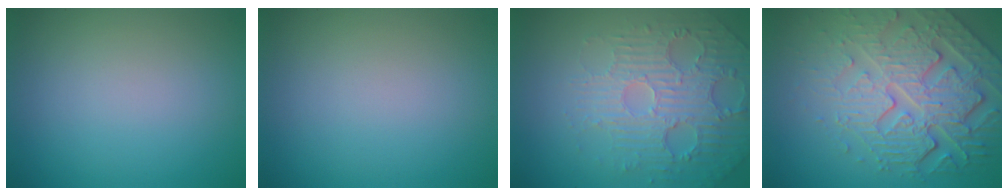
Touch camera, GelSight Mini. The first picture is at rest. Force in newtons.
{"total": 0.0}
{"total": 5.4, "press": 3.8, "slide": 3.9}
{"total": 6.9, "press": 5.5, "slide": 4.2}